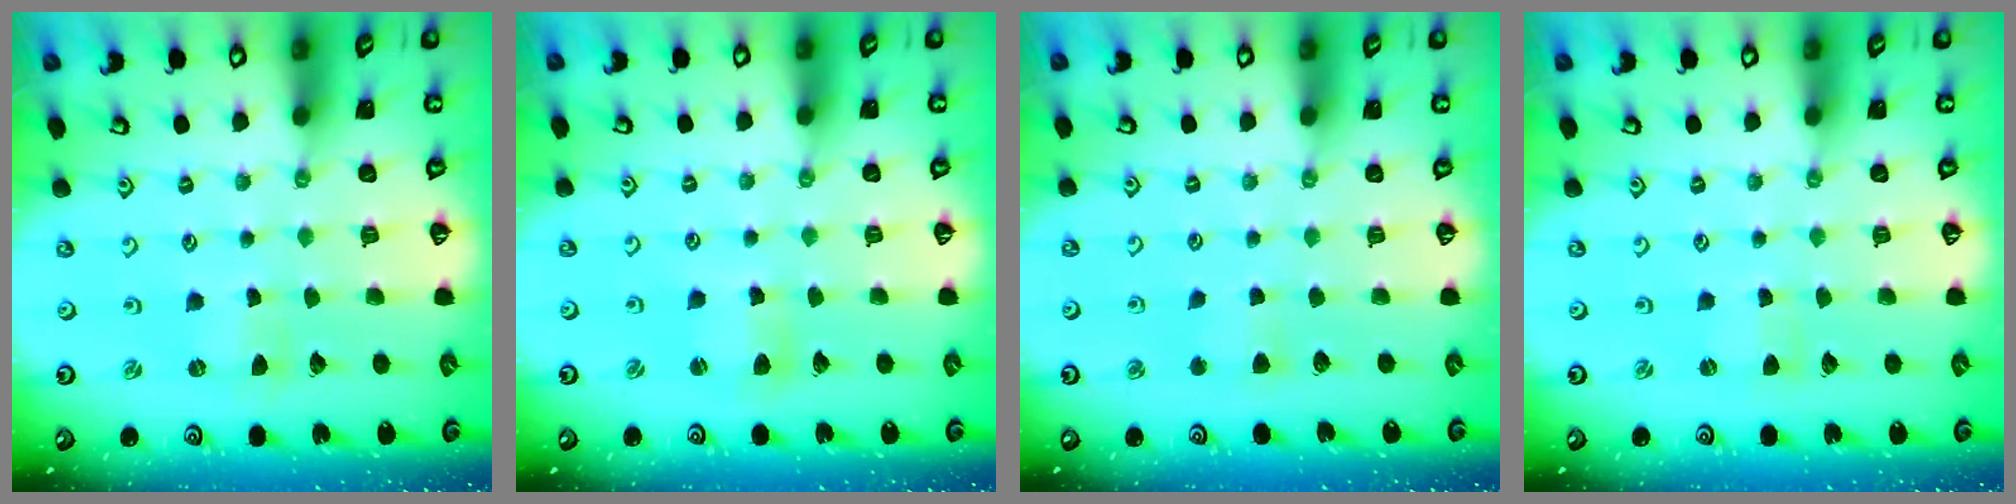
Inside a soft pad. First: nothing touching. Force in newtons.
{"total": 3.7, "press": 3.7, "slide": 0.5}
{"total": 2.8, "press": 2.8, "slide": 0.5}
{"total": 0.9, "press": 0.9, "slide": 0.0}